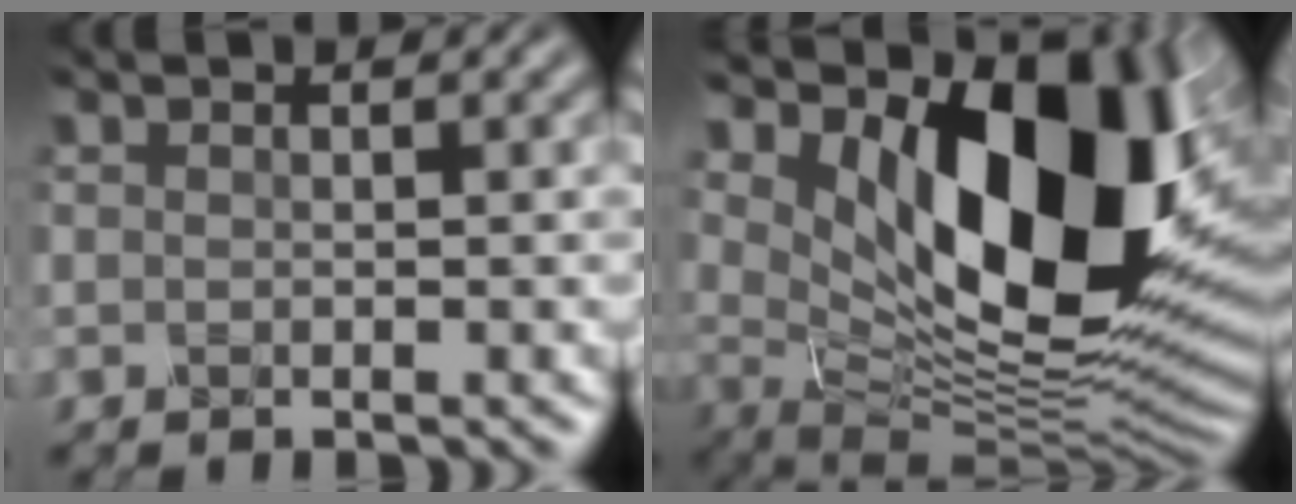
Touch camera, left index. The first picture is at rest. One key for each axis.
{"total": 15.7, "fx": 4.7, "fy": 7.9, "fz": 12.8, "tx": -0.178, "ty": -0.013, "tz": 0.086}